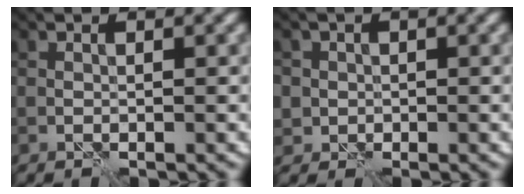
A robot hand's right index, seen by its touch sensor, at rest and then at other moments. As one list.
[{"total": 2.6, "force": [0.2, 2.5, 0.6], "torque": [0.004, 0.011, -0.005]}]